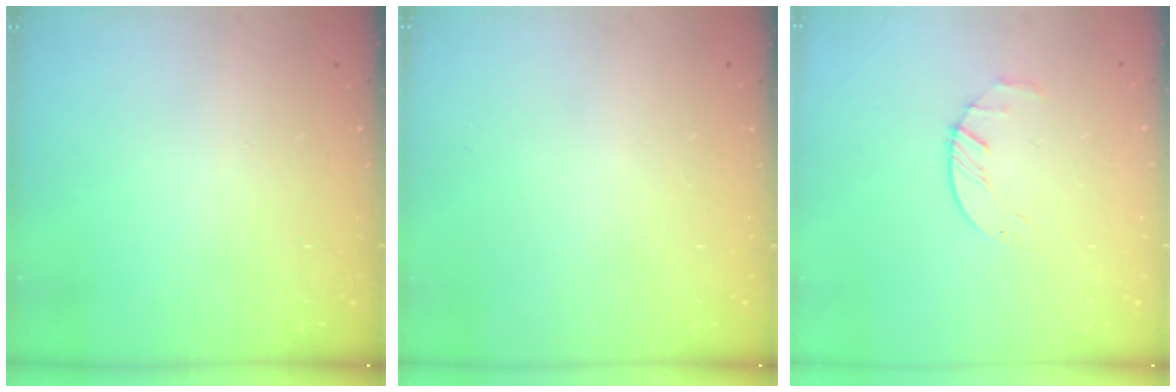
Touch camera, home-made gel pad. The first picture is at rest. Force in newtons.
{"total": 0.0}
{"total": 2.7, "press": 2.6, "slide": 0.3}